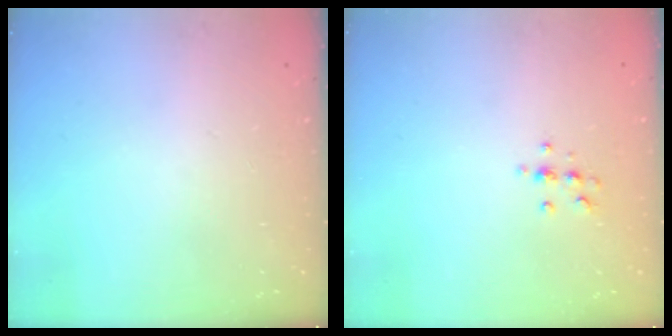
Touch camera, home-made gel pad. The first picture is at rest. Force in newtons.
{"total": 4.9, "press": 4.8, "slide": 1.2}